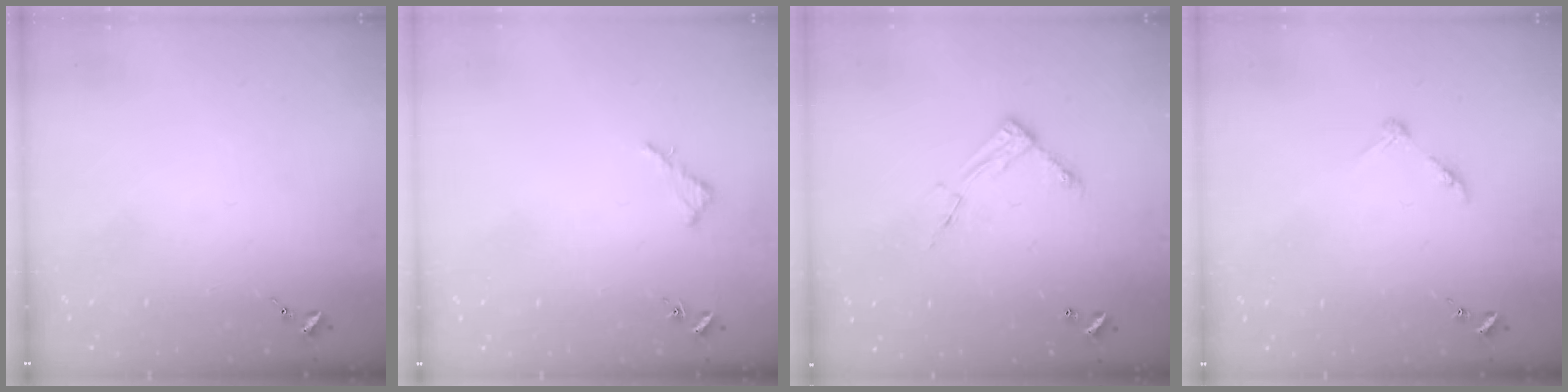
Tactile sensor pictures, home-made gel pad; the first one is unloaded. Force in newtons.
{"total": 2.6, "press": 2.6, "slide": 0.2}
{"total": 8.7, "press": 8.7, "slide": 0.4}
{"total": 5.2, "press": 5.2, "slide": 0.6}